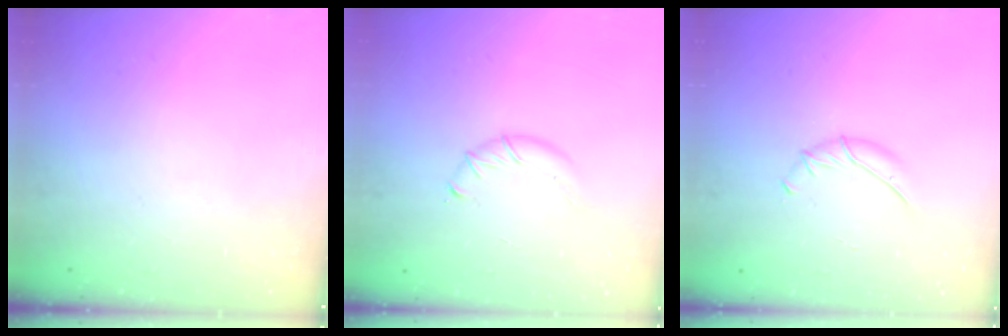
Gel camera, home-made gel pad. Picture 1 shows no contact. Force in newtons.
{"total": 4.2, "press": 4.1, "slide": 1.1}
{"total": 6.2, "press": 6.0, "slide": 1.6}